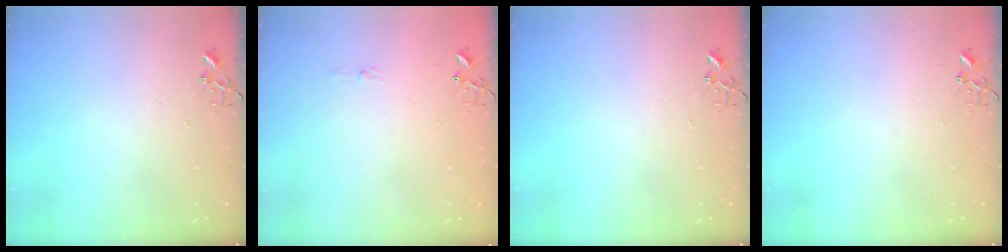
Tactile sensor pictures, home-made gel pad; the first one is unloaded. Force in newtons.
{"total": 2.9, "press": 2.9, "slide": 0.4}
{"total": 0.0}
{"total": 0.0}